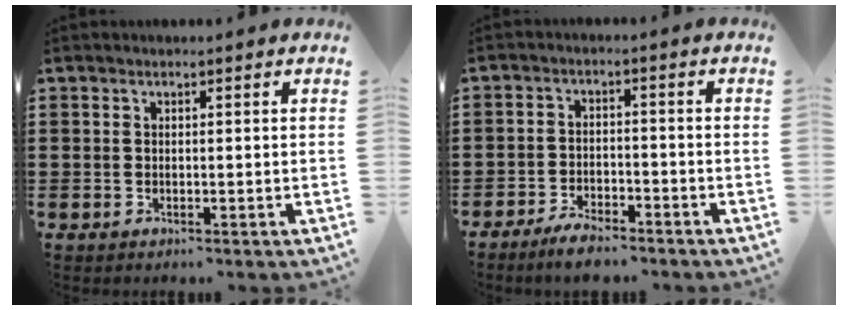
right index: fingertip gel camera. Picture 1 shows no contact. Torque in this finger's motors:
{"motor_torque": [0.05, 1.12, 0.01, -0.01]}